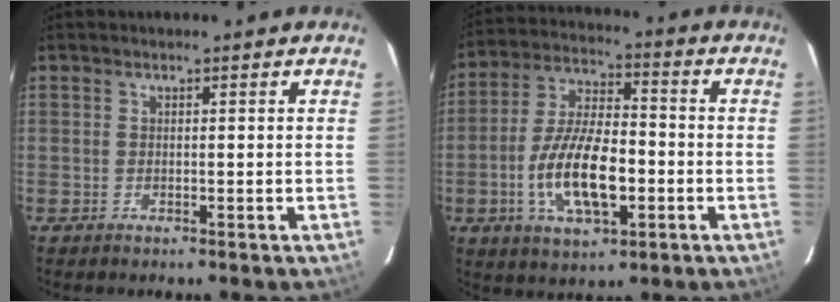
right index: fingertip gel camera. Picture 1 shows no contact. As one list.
[{"total": 14.6, "force": [-3.9, 6.2, 12.6], "torque": [-0.256, -0.002, -0.067]}]